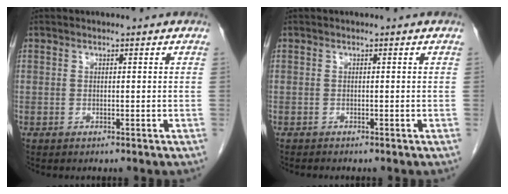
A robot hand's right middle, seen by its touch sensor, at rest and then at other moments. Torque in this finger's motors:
{"motor_torque": [-0.33, 0.11, -0.04, -0.01]}